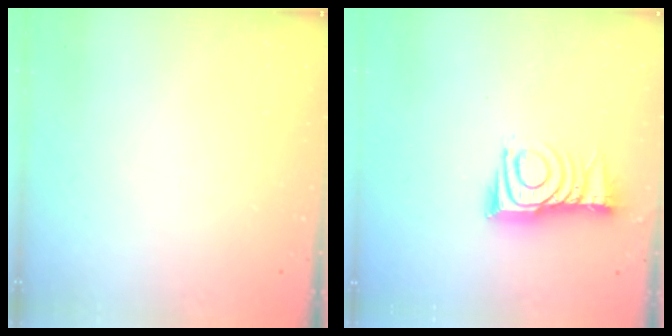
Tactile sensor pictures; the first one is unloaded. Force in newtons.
{"total": 11.4, "press": 11.4, "slide": 0.6}